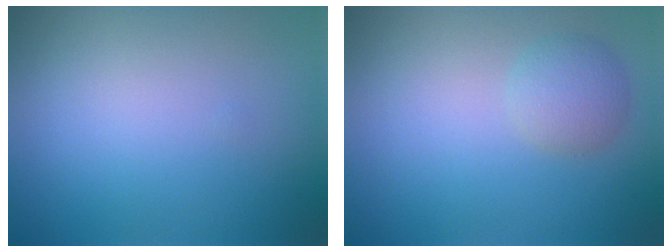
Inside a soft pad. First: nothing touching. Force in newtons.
{"total": 2.4, "press": 2.4, "slide": 0.0}